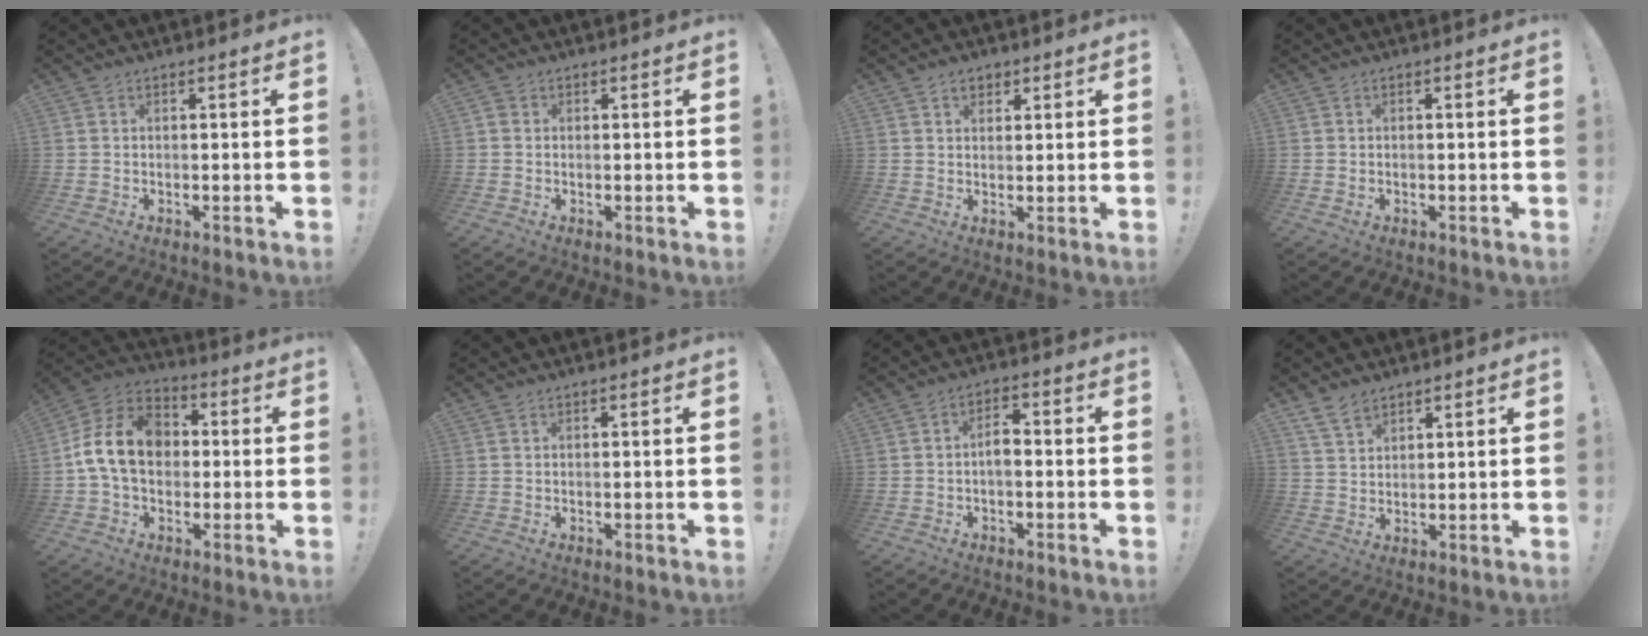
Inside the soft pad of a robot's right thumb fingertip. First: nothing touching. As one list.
[{"total": 1.2, "force": [0.3, 1.1, 0.4], "torque": [-0.002, 0.000, 0.004]}, {"total": 3.6, "force": [2.1, 2.4, 1.6], "torque": [-0.015, -0.006, 0.036]}, {"total": 0.0}, {"total": 16.1, "force": [1.0, 11.8, 10.9], "torque": [-0.187, 0.021, 0.024]}, {"total": 0.0}, {"total": 4.4, "force": [-0.6, 2.2, 3.8], "torque": [-0.067, 0.004, -0.016]}, {"total": 5.6, "force": [4.2, 2.9, 2.2], "torque": [-0.047, -0.013, 0.082]}]